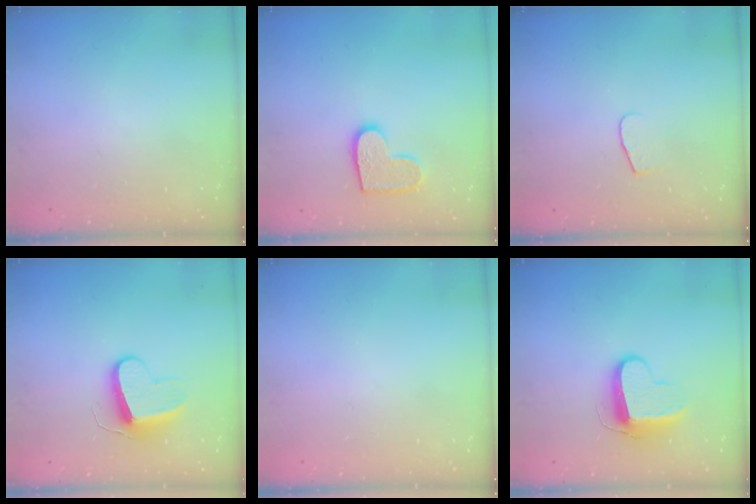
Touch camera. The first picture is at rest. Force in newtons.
{"total": 10.5, "press": 10.5, "slide": 0.6}
{"total": 5.4, "press": 5.4, "slide": 0.5}
{"total": 9.9, "press": 9.8, "slide": 0.8}
{"total": 0.0}
{"total": 10.1, "press": 10.1, "slide": 0.5}